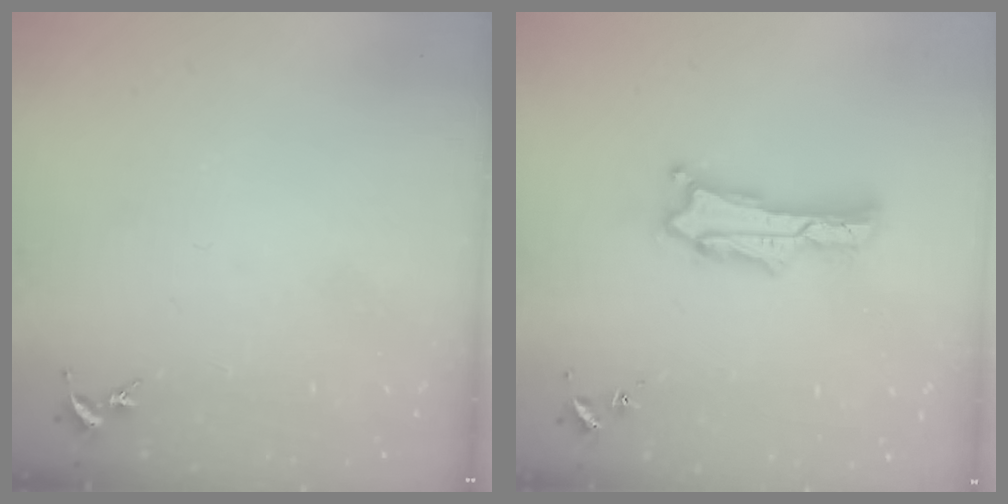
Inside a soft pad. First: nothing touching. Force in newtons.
{"total": 1.4, "press": 1.3, "slide": 0.2}